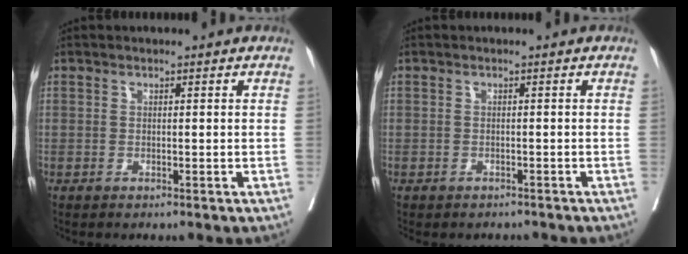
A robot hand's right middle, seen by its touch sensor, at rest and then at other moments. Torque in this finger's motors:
{"motor_torque": [1.11, -1.03, 0.20, 0.05]}